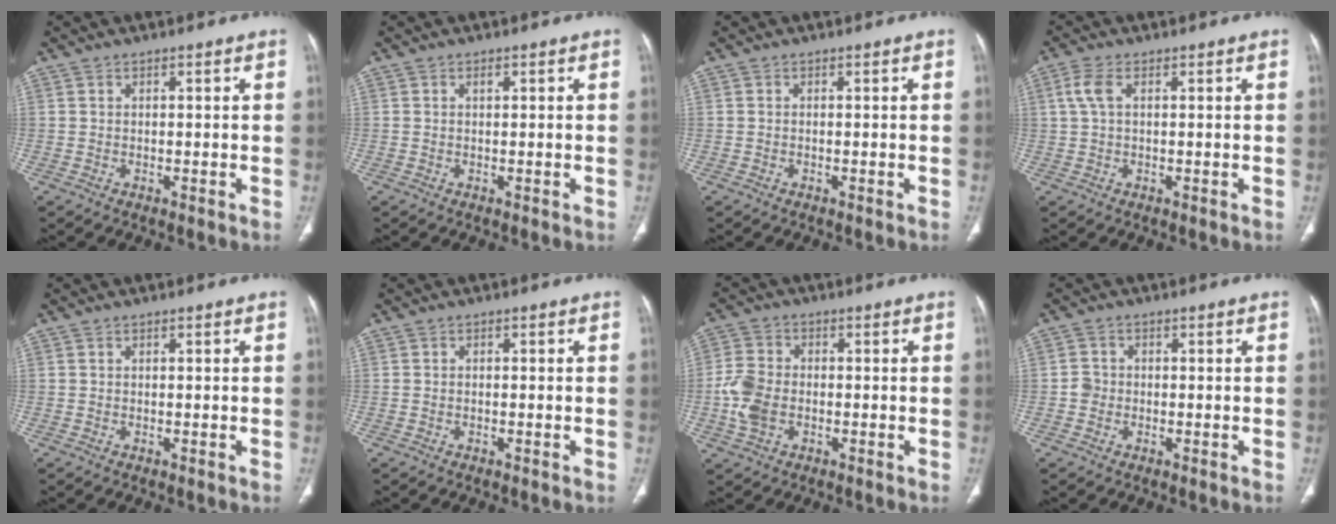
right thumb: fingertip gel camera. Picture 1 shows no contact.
{"total": 0.7, "force": [0.4, 0.3, 0.6], "torque": [-0.007, 0.000, 0.006]}
{"total": 0.0}
{"total": 3.3, "force": [0.9, 1.7, 2.7], "torque": [-0.079, 0.015, 0.018]}
{"total": 0.0}
{"total": 0.0}
{"total": 7.0, "force": [-1.4, 4.9, 4.8], "torque": [-0.108, 0.007, -0.032]}
{"total": 2.0, "force": [-0.4, 1.9, 0.6], "torque": [-0.001, 0.007, -0.011]}